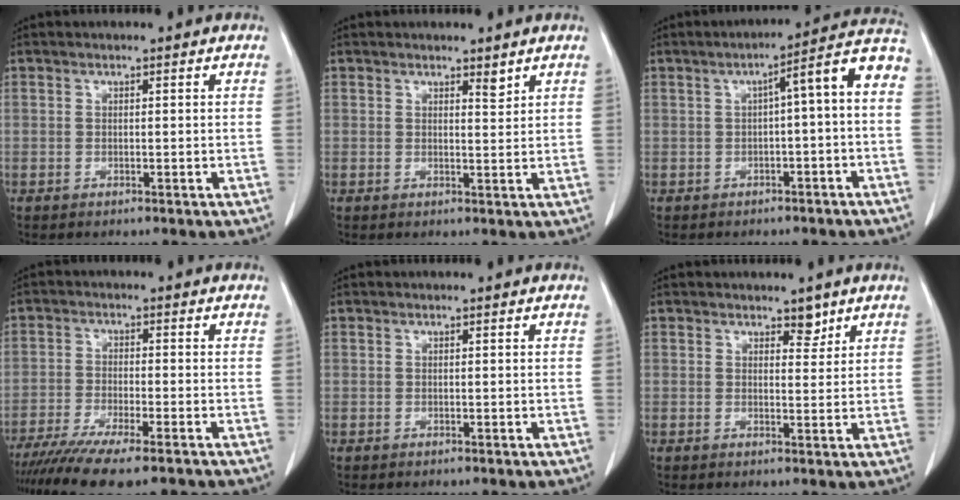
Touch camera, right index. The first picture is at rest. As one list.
[{"total": 1.4, "force": [1.2, 0.3, 0.7], "torque": [-0.013, -0.008, 0.020]}, {"total": 8.2, "force": [-0.5, 0.7, 8.2], "torque": [-0.104, 0.035, -0.013]}, {"total": 11.9, "force": [-9.5, 1.0, 7.1], "torque": [-0.111, -0.023, -0.151]}, {"total": 0.0}, {"total": 2.2, "force": [1.7, 1.1, 1.0], "torque": [-0.008, -0.005, 0.024]}]